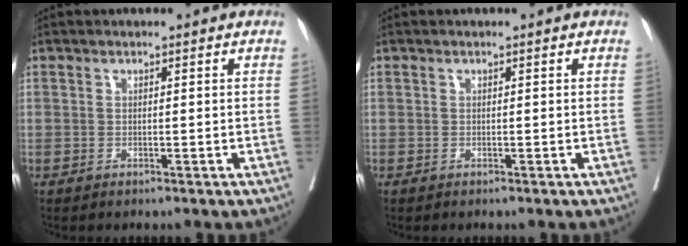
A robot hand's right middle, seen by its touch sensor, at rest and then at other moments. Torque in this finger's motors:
{"motor_torque": [0.62, -0.66, 0.04, 0.06]}